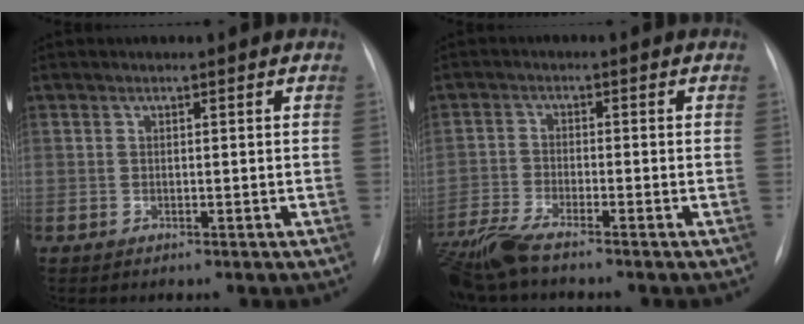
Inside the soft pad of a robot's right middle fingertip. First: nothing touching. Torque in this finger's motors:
{"motor_torque": [0.24, -0.23, 0.17, 0.11]}